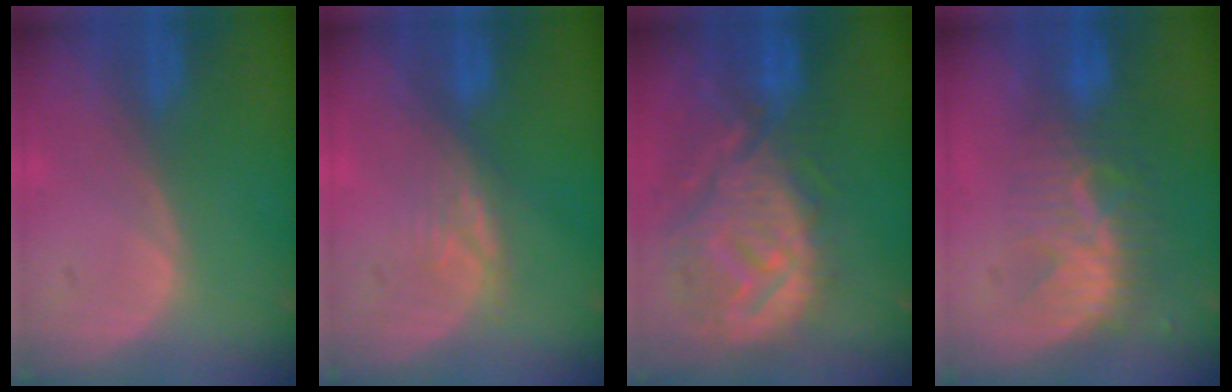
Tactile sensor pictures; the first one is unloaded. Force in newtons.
{"total": 3.3, "press": 3.2, "slide": 0.5}
{"total": 12.5, "press": 11.1, "slide": 5.7}
{"total": 8.5, "press": 7.6, "slide": 3.8}